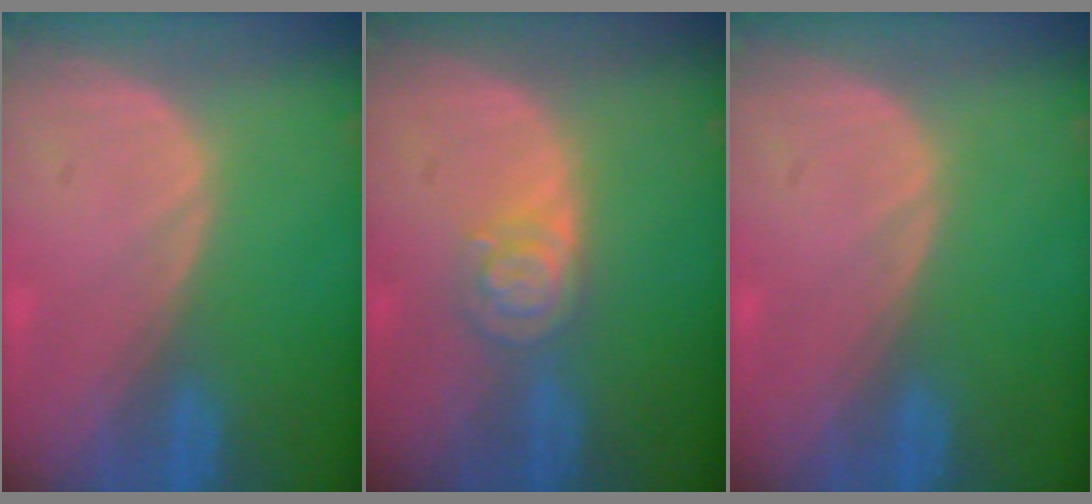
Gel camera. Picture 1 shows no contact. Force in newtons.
{"total": 4.7, "press": 4.1, "slide": 2.3}
{"total": 0.0}